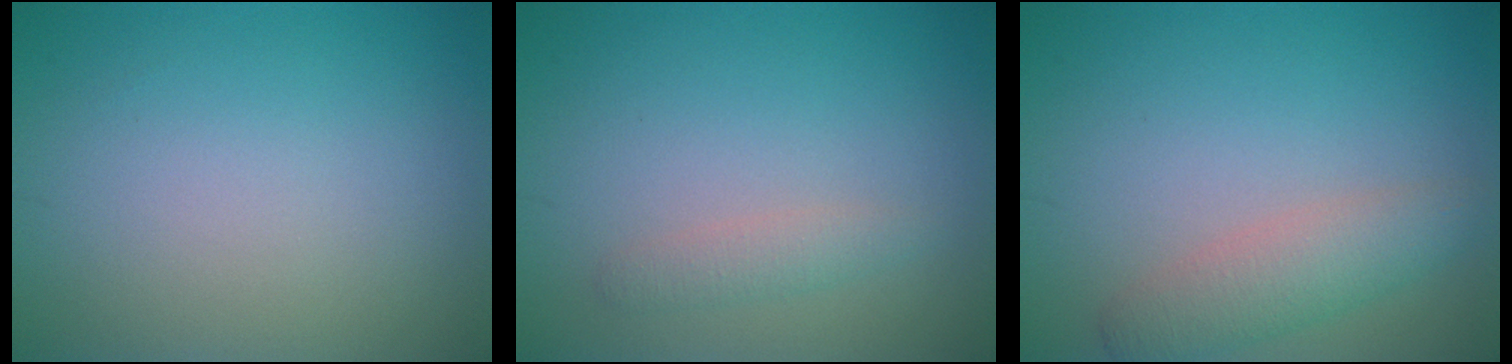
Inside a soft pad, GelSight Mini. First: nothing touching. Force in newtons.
{"total": 1.4, "press": 1.4, "slide": 0.0}
{"total": 3.2, "press": 3.2, "slide": 0.1}